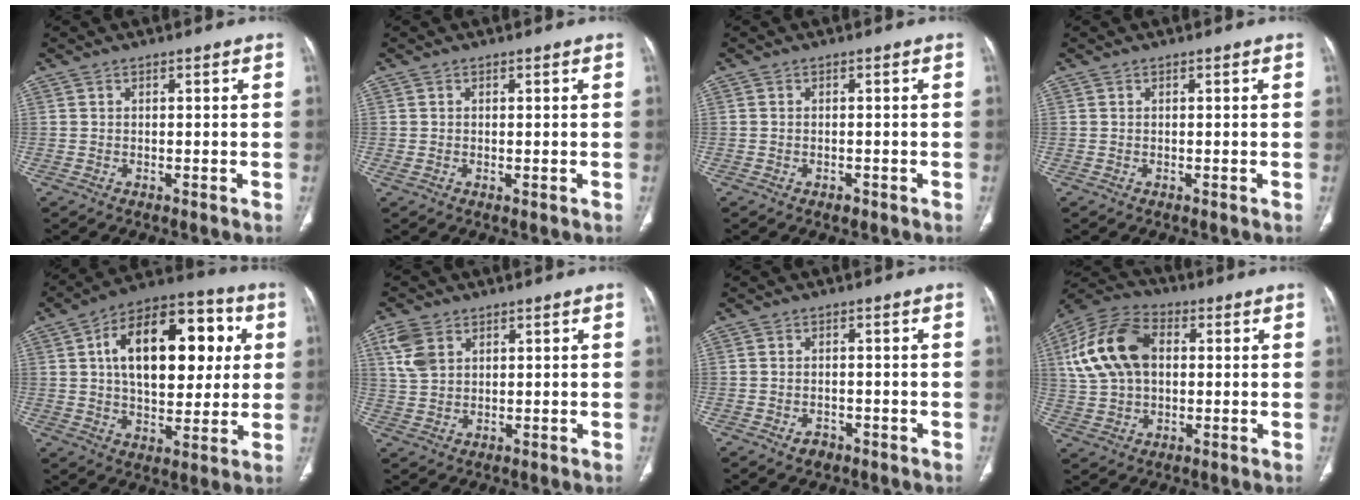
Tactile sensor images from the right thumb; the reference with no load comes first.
{"total": 0.7, "force": [-0.1, 0.4, 0.6], "torque": [-0.017, -0.003, 0.002]}
{"total": 1.1, "force": [-0.6, 0.7, 0.5], "torque": [-0.008, 0.003, -0.007]}
{"total": 0.0}
{"total": 22.9, "force": [5.0, 12.8, 18.4], "torque": [-0.247, 0.015, 0.070]}
{"total": 6.3, "force": [2.9, 4.2, 3.8], "torque": [-0.075, -0.004, 0.064]}
{"total": 2.3, "force": [-1.3, 1.7, 1.0], "torque": [-0.011, 0.008, -0.014]}
{"total": 16.4, "force": [3.0, 10.9, 11.8], "torque": [-0.218, 0.020, 0.050]}